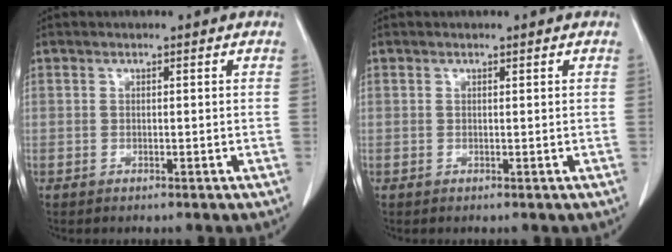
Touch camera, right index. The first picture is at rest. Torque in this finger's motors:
{"motor_torque": [-0.11, 0.00, 0.01, 0.01]}